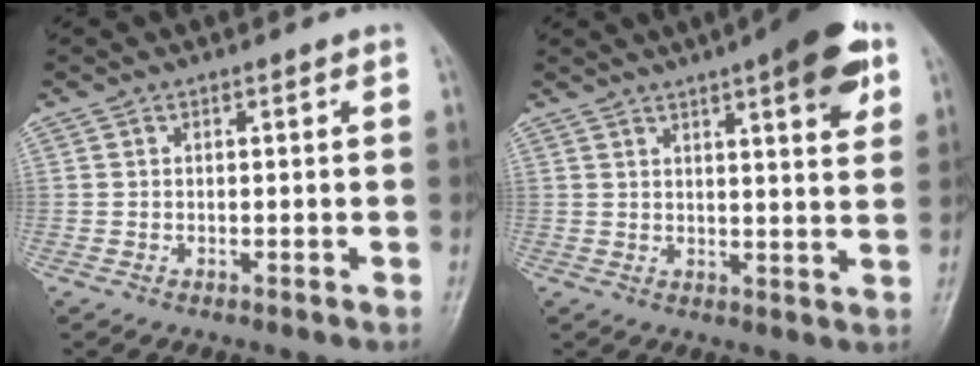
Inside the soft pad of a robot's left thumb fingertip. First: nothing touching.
{"total": 11.5, "force": [6.0, 2.7, 9.5], "torque": [-0.109, -0.017, 0.073]}